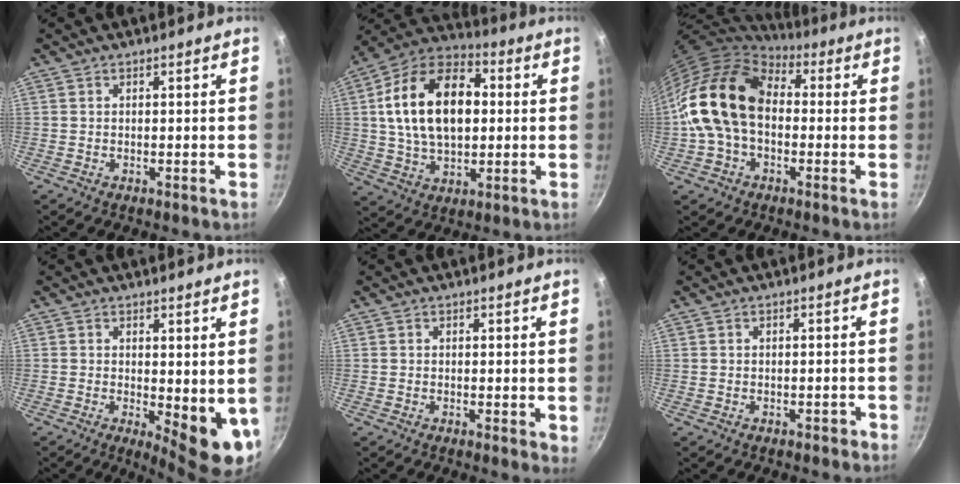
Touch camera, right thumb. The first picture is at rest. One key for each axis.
{"total": 20.3, "fx": 2.5, "fy": 12.7, "fz": 15.6, "tx": -0.245, "ty": 0.022, "tz": 0.033}
{"total": 16.4, "fx": 0.4, "fy": 11.5, "fz": 11.8, "tx": -0.187, "ty": 0.034, "tz": -0.006}
{"total": 8.5, "fx": 0.4, "fy": 3.3, "fz": 7.8, "tx": -0.084, "ty": -0.016, "tz": 0.014}
{"total": 1.5, "fx": 0.4, "fy": 0.7, "fz": 1.3, "tx": -0.015, "ty": -0.003, "tz": 0.004}
{"total": 0.8, "fx": -0.4, "fy": 0.6, "fz": 0.3, "tx": 0.005, "ty": 0.011, "tz": -0.001}